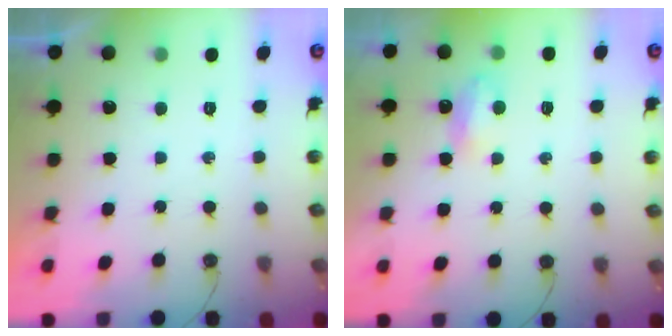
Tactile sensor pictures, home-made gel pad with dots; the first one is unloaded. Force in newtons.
{"total": 5.3, "press": 5.2, "slide": 0.8}